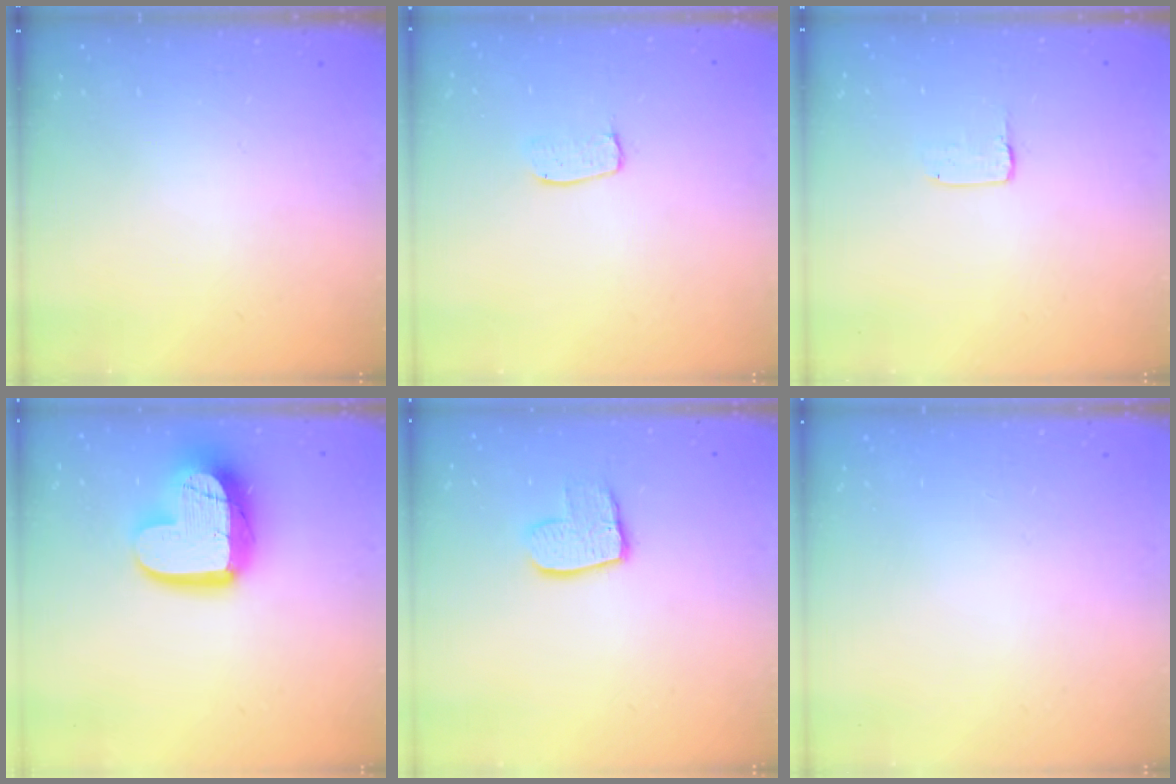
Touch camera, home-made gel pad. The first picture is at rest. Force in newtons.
{"total": 4.8, "press": 4.8, "slide": 0.3}
{"total": 2.0, "press": 2.0, "slide": 0.0}
{"total": 16.1, "press": 16.1, "slide": 0.9}
{"total": 10.1, "press": 10.0, "slide": 0.7}
{"total": 0.6, "press": 0.6, "slide": 0.1}